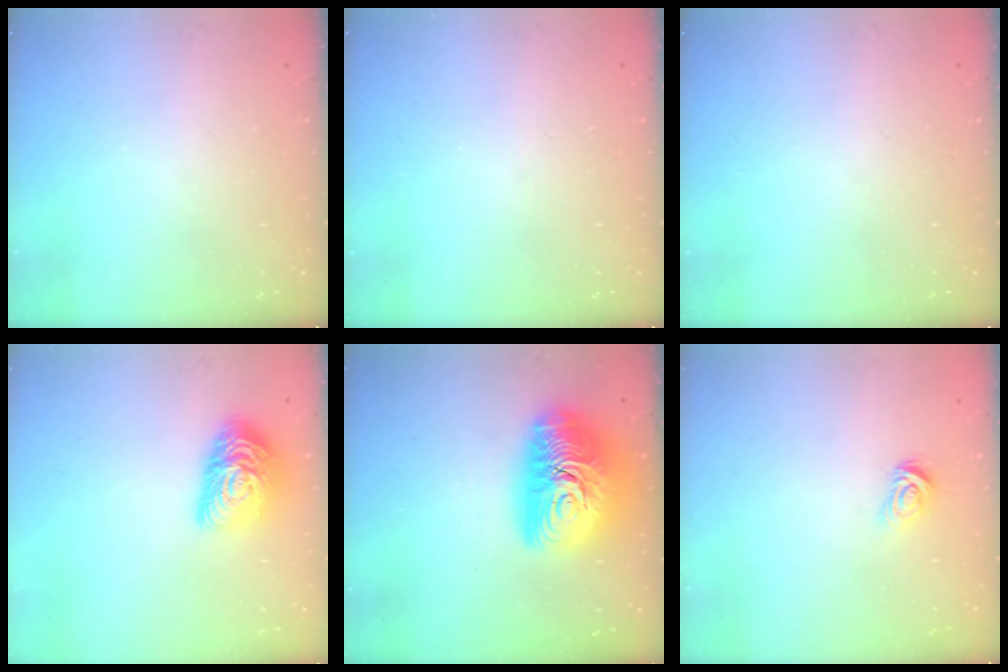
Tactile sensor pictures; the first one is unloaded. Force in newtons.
{"total": 0.0}
{"total": 0.0}
{"total": 14.9, "press": 14.9, "slide": 0.8}
{"total": 21.8, "press": 21.7, "slide": 1.6}
{"total": 3.8, "press": 3.8, "slide": 0.5}